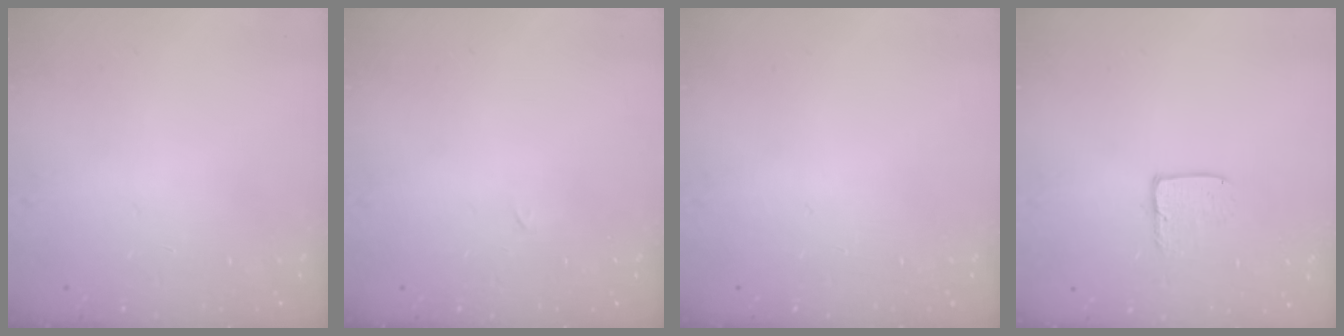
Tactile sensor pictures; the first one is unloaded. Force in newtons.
{"total": 0.0}
{"total": 0.0}
{"total": 4.1, "press": 4.1, "slide": 0.3}